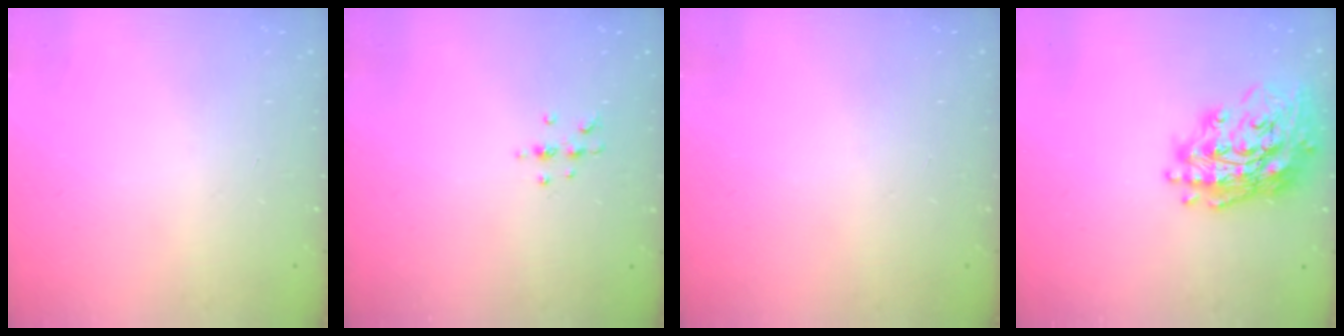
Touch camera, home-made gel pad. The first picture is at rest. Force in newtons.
{"total": 5.2, "press": 5.2, "slide": 0.6}
{"total": 0.0}
{"total": 19.7, "press": 19.5, "slide": 2.7}